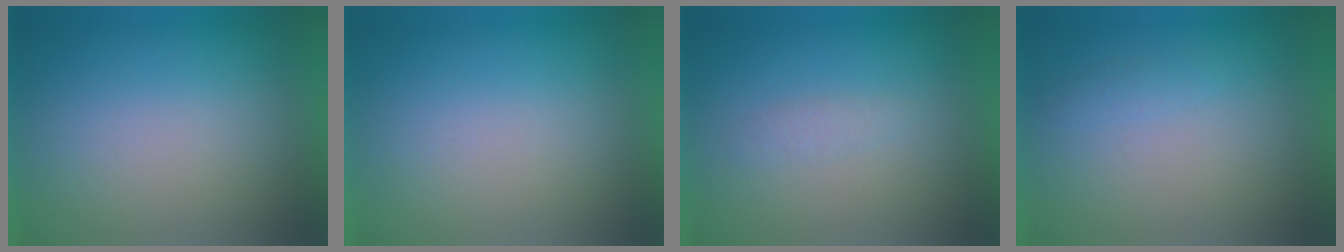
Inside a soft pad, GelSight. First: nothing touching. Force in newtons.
{"total": 0.0}
{"total": 1.3}
{"total": 1.3}